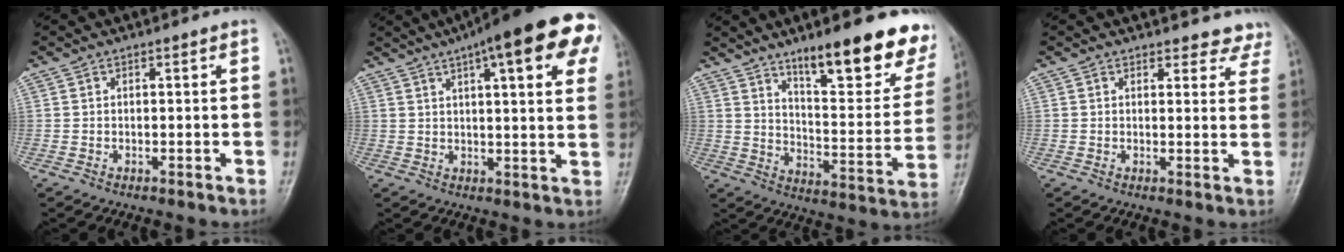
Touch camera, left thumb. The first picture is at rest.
{"total": 21.5, "force": [10.8, 5.7, 17.7], "torque": [-0.229, 0.012, 0.132]}
{"total": 21.7, "force": [14.3, 6.1, 15.1], "torque": [-0.158, -0.080, 0.212]}
{"total": 6.5, "force": [6.0, 2.4, -0.2], "torque": [0.056, -0.028, 0.036]}